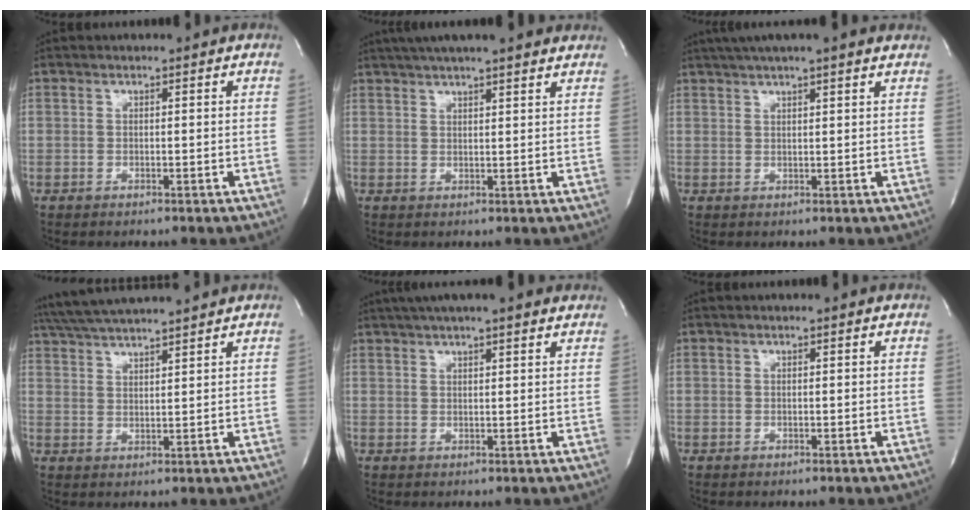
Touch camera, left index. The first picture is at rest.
{"total": 14.7, "force": [12.6, 1.6, 7.5], "torque": [-0.126, 0.040, 0.167]}
{"total": 10.7, "force": [8.8, 0.8, 6.1], "torque": [-0.105, 0.036, 0.114]}
{"total": 11.5, "force": [10.5, -0.4, 4.8], "torque": [-0.093, 0.026, 0.168]}
{"total": 12.7, "force": [10.6, 1.5, 6.8], "torque": [-0.115, 0.039, 0.140]}
{"total": 0.9, "force": [0.7, -0.1, 0.4], "torque": [-0.013, 0.008, 0.010]}